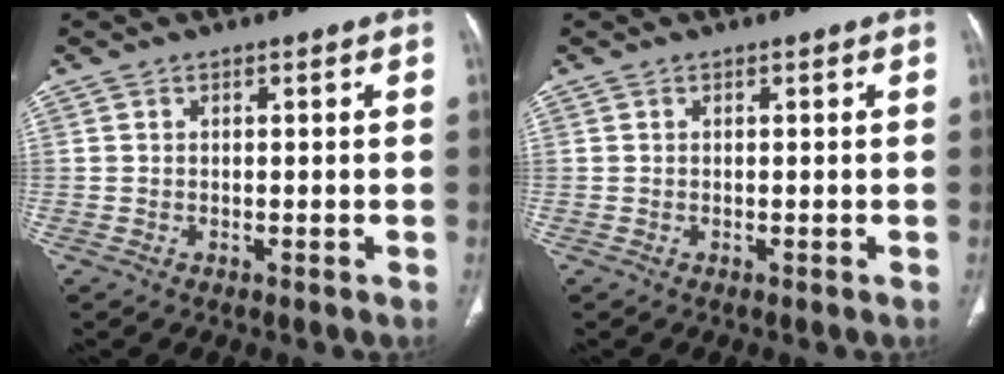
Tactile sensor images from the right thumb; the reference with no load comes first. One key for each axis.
{"total": 0.0}